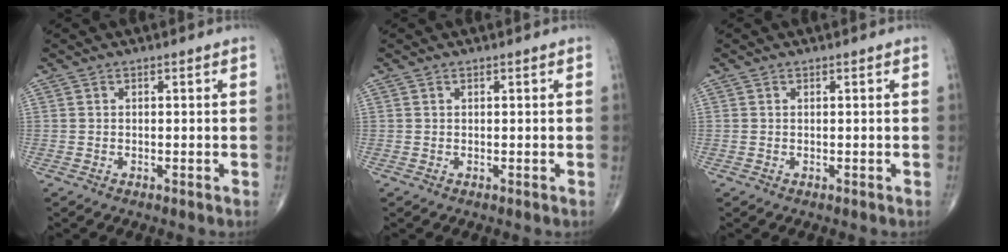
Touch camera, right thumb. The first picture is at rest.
{"total": 0.0}
{"total": 0.0}